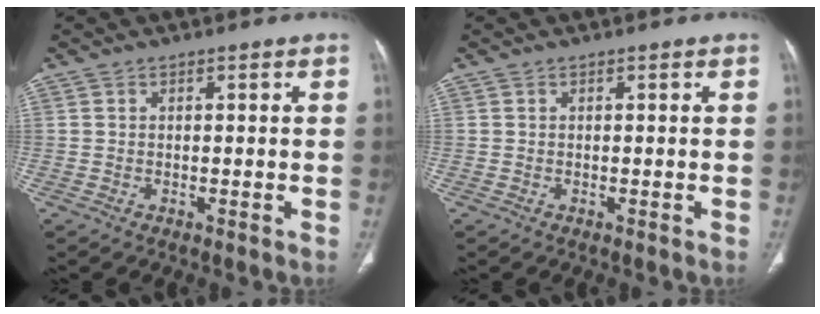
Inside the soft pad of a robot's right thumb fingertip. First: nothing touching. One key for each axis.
{"total": 0.0}